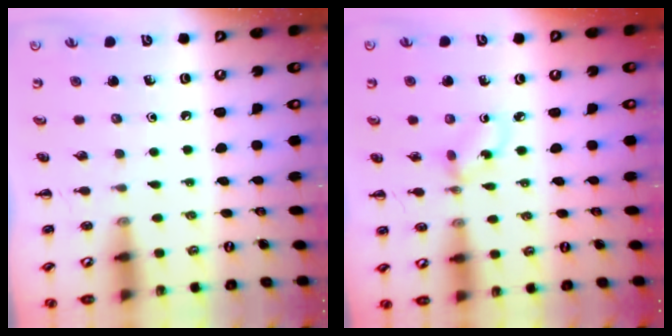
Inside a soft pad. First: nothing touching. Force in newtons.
{"total": 1.8, "press": 1.7, "slide": 0.6}